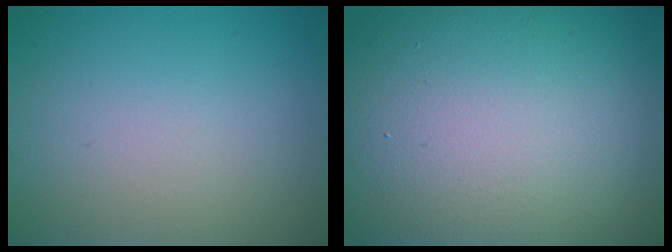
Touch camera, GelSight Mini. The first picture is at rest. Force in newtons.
{"total": 20.3, "press": 20.3, "slide": 1.1}